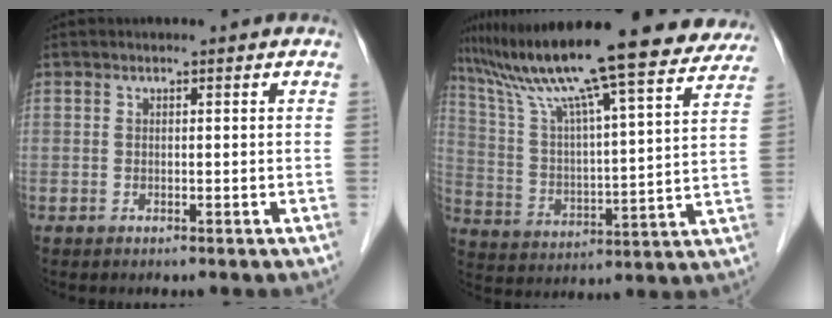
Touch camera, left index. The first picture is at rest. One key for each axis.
{"total": 27.2, "fx": 23.4, "fy": 1.6, "fz": 13.8, "tx": -0.232, "ty": -0.015, "tz": 0.338}